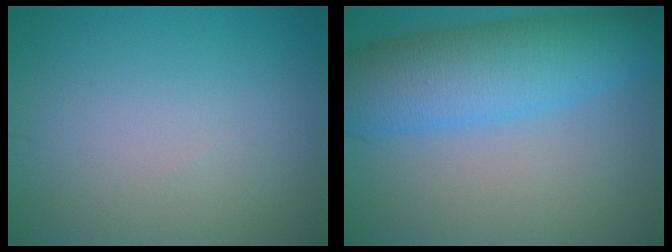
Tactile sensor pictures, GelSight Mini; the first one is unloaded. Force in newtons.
{"total": 8.6, "press": 8.6, "slide": 0.3}